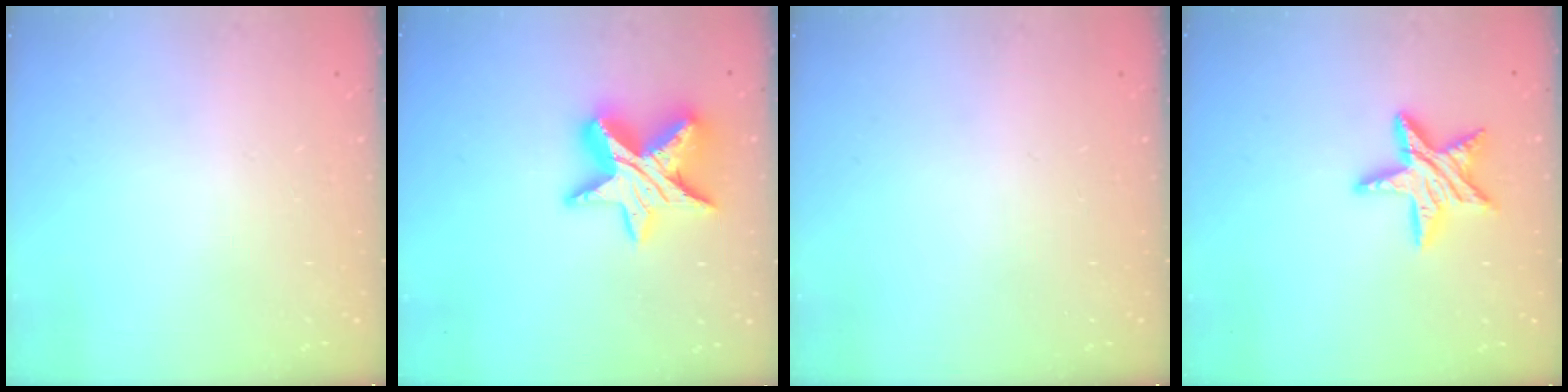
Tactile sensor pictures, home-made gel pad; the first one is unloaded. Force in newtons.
{"total": 15.0, "press": 14.9, "slide": 1.1}
{"total": 0.0}
{"total": 11.7, "press": 11.6, "slide": 0.6}